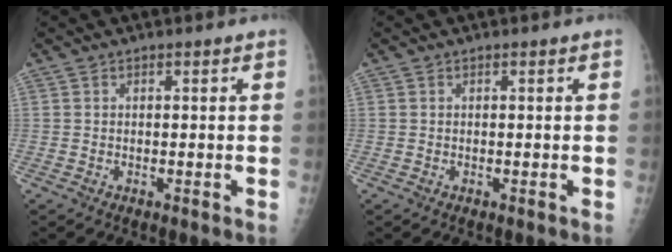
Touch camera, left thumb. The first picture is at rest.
{"total": 0.0}